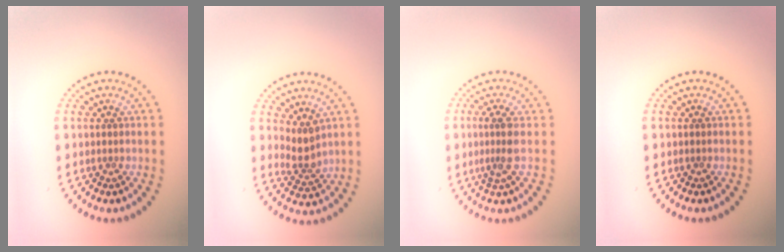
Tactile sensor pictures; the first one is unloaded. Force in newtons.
{"total": 2.4, "press": 1.8, "slide": 1.6}
{"total": 2.3, "press": 1.8, "slide": 1.5}
{"total": 0.0}